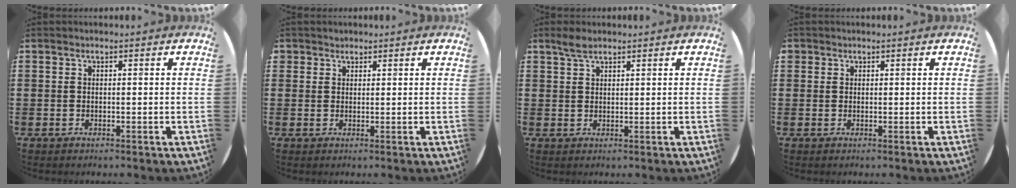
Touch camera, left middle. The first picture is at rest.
{"total": 1.2, "force": [1.1, 0.6, -0.1], "torque": [0.000, 0.003, 0.022]}
{"total": 2.2, "force": [1.8, 0.7, 1.0], "torque": [-0.022, 0.004, 0.034]}
{"total": 0.6, "force": [0.4, 0.3, -0.1], "torque": [0.002, 0.004, 0.009]}